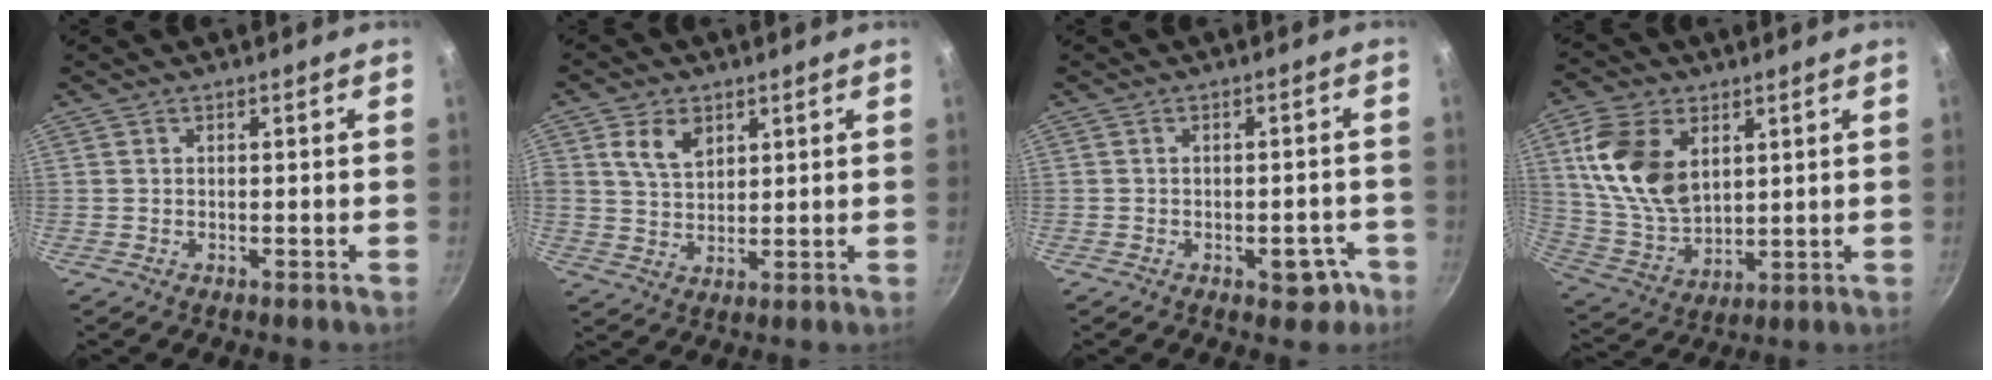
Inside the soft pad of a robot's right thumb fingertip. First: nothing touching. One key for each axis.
{"total": 6.4, "fx": 2.8, "fy": 4.4, "fz": 3.8, "tx": -0.057, "ty": -0.010, "tz": 0.055}
{"total": 5.2, "fx": -2.5, "fy": 3.0, "fz": 3.4, "tx": -0.012, "ty": 0.025, "tz": -0.021}
{"total": 15.0, "fx": 4.8, "fy": 9.6, "fz": 10.5, "tx": -0.182, "ty": -0.019, "tz": 0.105}